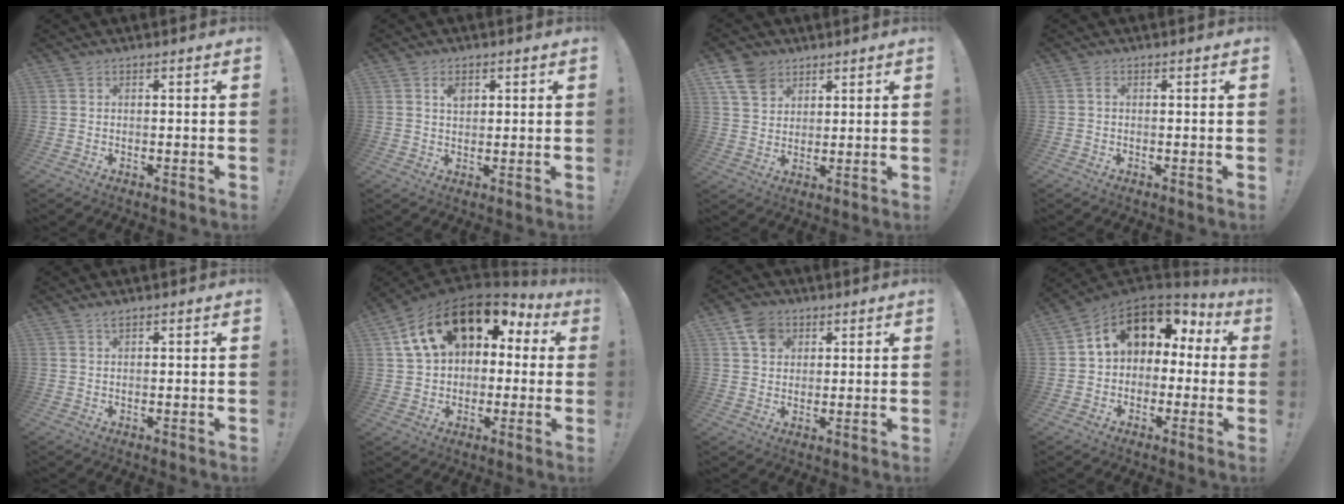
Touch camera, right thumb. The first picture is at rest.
{"total": 3.2, "force": [1.2, 1.9, 2.3], "torque": [-0.029, -0.002, 0.017]}
{"total": 9.0, "force": [5.7, 6.1, 3.5], "torque": [-0.063, -0.027, 0.114]}
{"total": 0.8, "force": [-0.1, 0.4, 0.7], "torque": [-0.019, 0.005, -0.002]}
{"total": 1.3, "force": [1.1, 0.2, 0.6], "torque": [-0.007, -0.002, 0.019]}
{"total": 18.5, "force": [7.8, 11.7, 12.0], "torque": [-0.199, -0.029, 0.145]}
{"total": 7.5, "force": [3.7, 5.7, 3.1], "torque": [-0.048, -0.011, 0.072]}
{"total": 11.1, "force": [3.8, 7.9, 6.8], "torque": [-0.107, -0.011, 0.068]}